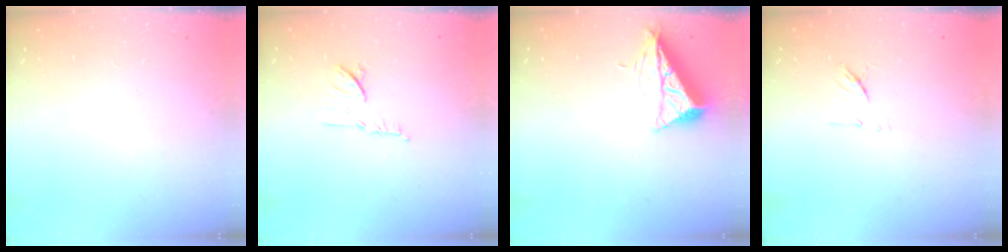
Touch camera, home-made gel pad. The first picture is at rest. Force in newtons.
{"total": 8.0, "press": 7.9, "slide": 1.0}
{"total": 7.7, "press": 7.6, "slide": 0.8}
{"total": 6.8, "press": 6.6, "slide": 1.2}